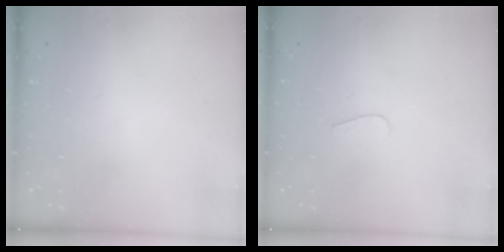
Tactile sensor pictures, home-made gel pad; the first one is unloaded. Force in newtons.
{"total": 3.7, "press": 3.7, "slide": 0.3}